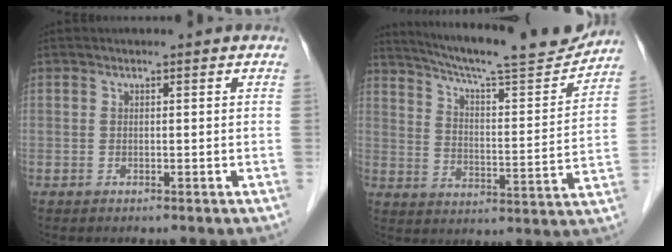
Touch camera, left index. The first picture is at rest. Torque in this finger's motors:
{"motor_torque": [0.49, -0.93, 0.28, 0.08]}